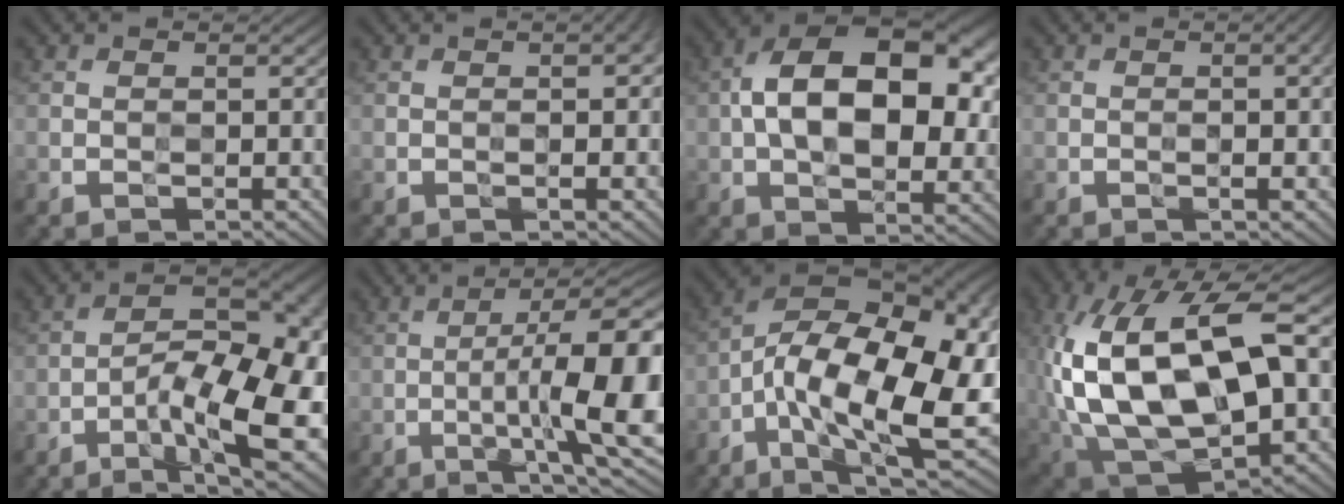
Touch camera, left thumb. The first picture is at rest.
{"total": 4.0, "force": [0.0, 0.8, 3.9], "torque": [-0.052, 0.007, -0.003]}
{"total": 16.0, "force": [2.0, 9.3, 12.8], "torque": [-0.203, 0.013, 0.028]}
{"total": 4.5, "force": [-0.2, 0.9, 4.4], "torque": [-0.061, 0.004, -0.002]}
{"total": 15.5, "force": [-5.9, 5.7, 13.2], "torque": [-0.195, -0.003, -0.099]}
{"total": 17.3, "force": [-2.9, 4.6, 16.4], "torque": [-0.218, -0.008, -0.036]}
{"total": 19.8, "force": [-4.5, 8.8, 17.2], "torque": [-0.290, -0.014, -0.074]}
{"total": 20.6, "force": [1.8, 11.0, 17.3], "torque": [-0.385, 0.002, 0.040]}